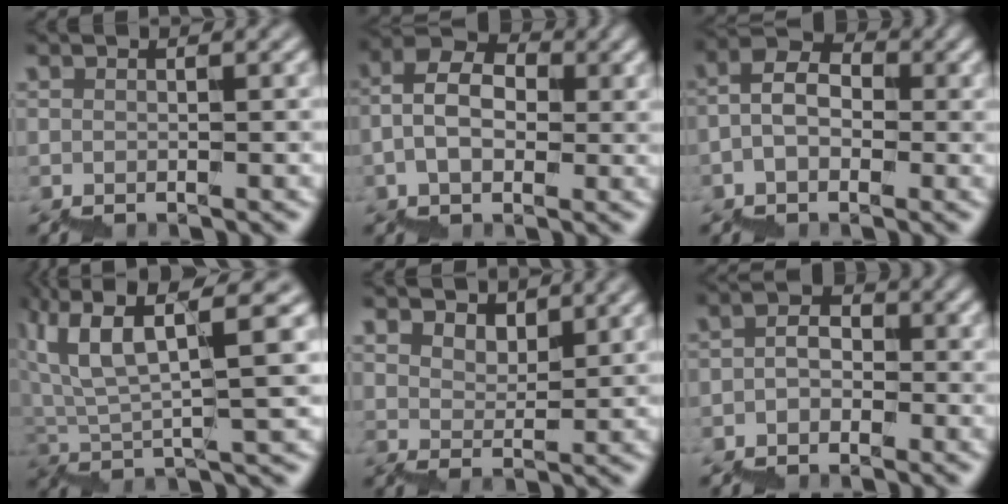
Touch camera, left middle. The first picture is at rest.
{"total": 4.0, "force": [0.3, 2.7, 3.0], "torque": [-0.061, 0.031, -0.003]}
{"total": 2.8, "force": [-0.4, 2.0, 1.9], "torque": [-0.038, 0.028, -0.017]}
{"total": 7.5, "force": [5.1, 0.8, 5.5], "torque": [-0.098, 0.022, 0.093]}
{"total": 3.6, "force": [3.6, 0.5, -0.3], "torque": [0.003, 0.012, 0.072]}
{"total": 1.6, "force": [-0.6, 1.3, 0.7], "torque": [-0.017, 0.017, -0.016]}